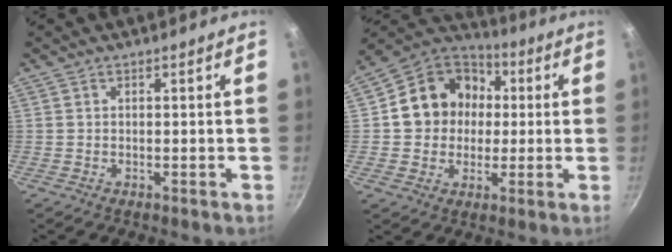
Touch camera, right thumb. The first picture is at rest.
{"total": 15.5, "force": [1.7, 13.5, 7.3], "torque": [-0.085, 0.030, 0.016]}